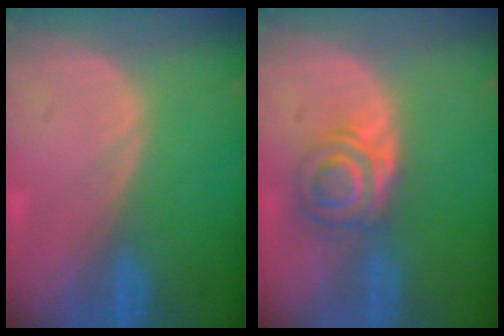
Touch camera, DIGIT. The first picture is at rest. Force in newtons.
{"total": 5.8, "press": 5.4, "slide": 2.1}